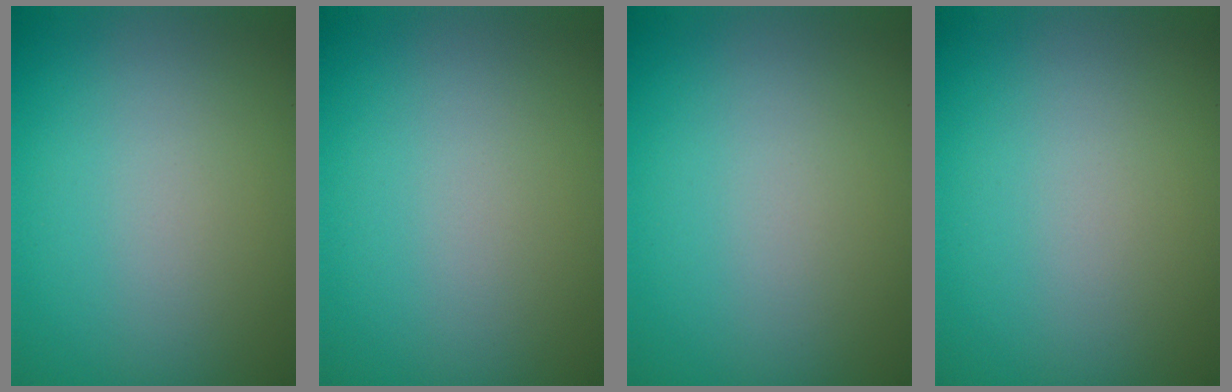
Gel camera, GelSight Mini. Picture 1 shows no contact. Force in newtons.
{"total": 0.0}
{"total": 0.0}
{"total": 0.0}